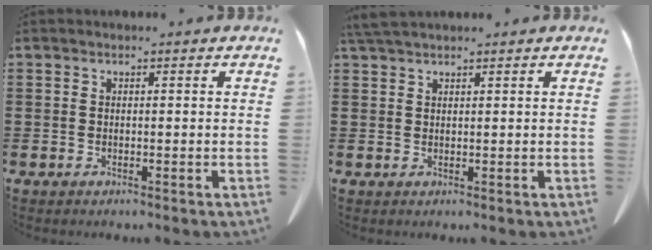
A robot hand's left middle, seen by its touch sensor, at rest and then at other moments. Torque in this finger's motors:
{"motor_torque": [1.23, 0.91, 0.02, 0.03]}